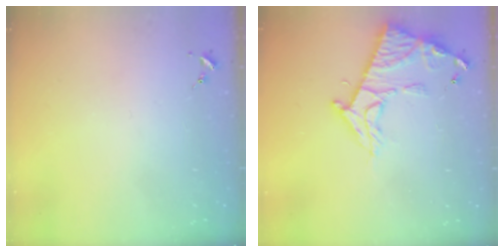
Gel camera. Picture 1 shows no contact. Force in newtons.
{"total": 13.3, "press": 13.3, "slide": 1.1}